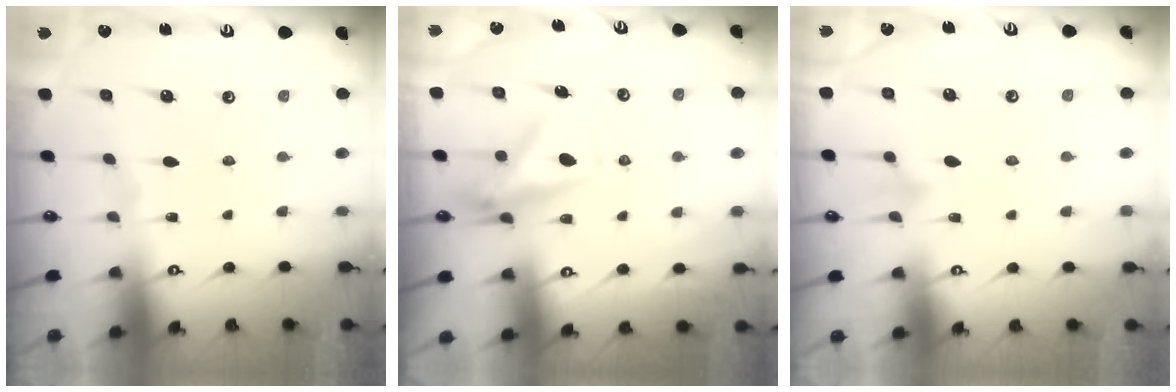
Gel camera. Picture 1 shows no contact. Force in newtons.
{"total": 8.3, "press": 8.3, "slide": 0.3}
{"total": 7.7, "press": 7.5, "slide": 1.5}